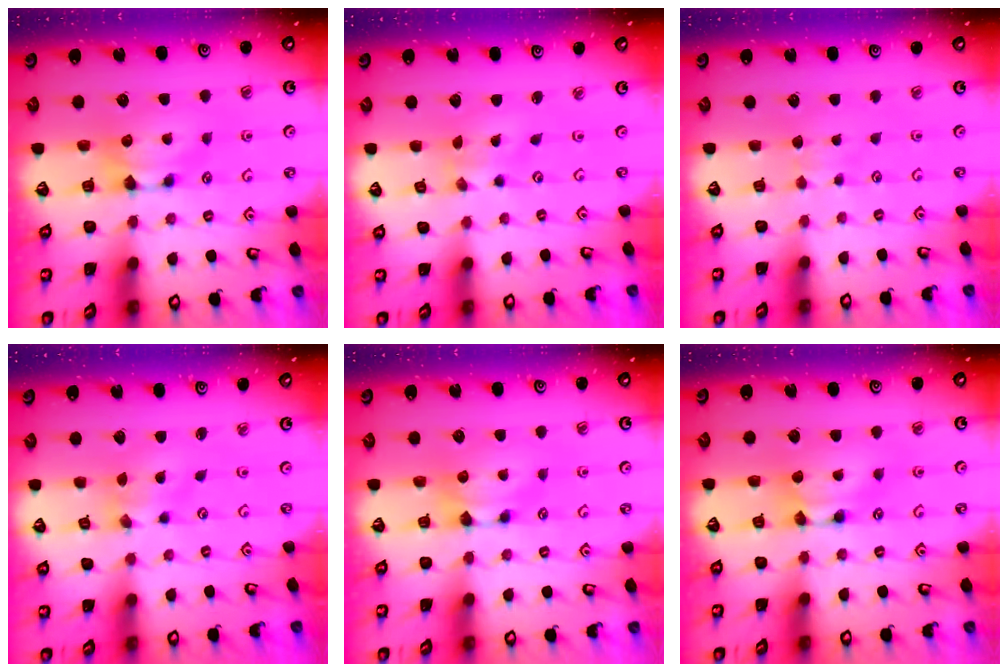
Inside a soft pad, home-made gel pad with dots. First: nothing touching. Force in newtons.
{"total": 2.7, "press": 2.5, "slide": 0.9}
{"total": 2.6, "press": 2.6, "slide": 0.4}
{"total": 1.5, "press": 1.1, "slide": 1.0}
{"total": 0.0}
{"total": 1.8, "press": 1.7, "slide": 0.1}